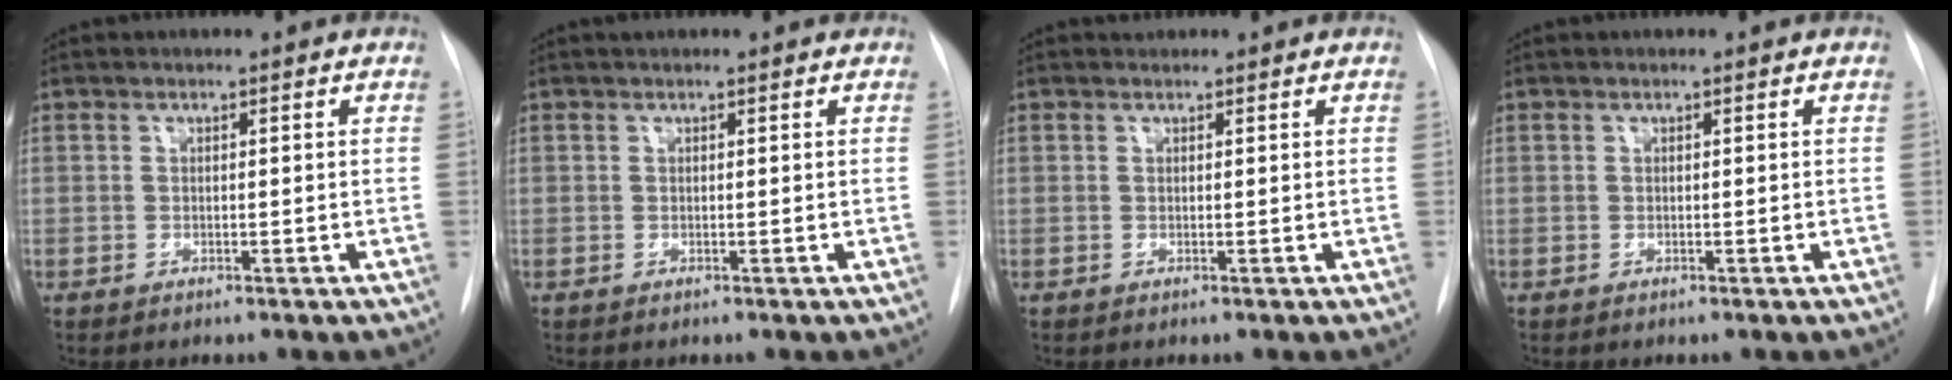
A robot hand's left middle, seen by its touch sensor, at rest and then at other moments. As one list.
[{"total": 1.1, "force": [1.0, 0.3, 0.4], "torque": [-0.010, 0.019, 0.014]}, {"total": 0.5, "force": [0.4, 0.2, -0.1], "torque": [-0.004, 0.008, 0.008]}, {"total": 0.0}]